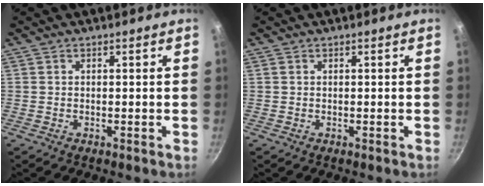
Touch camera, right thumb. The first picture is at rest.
{"total": 0.0}